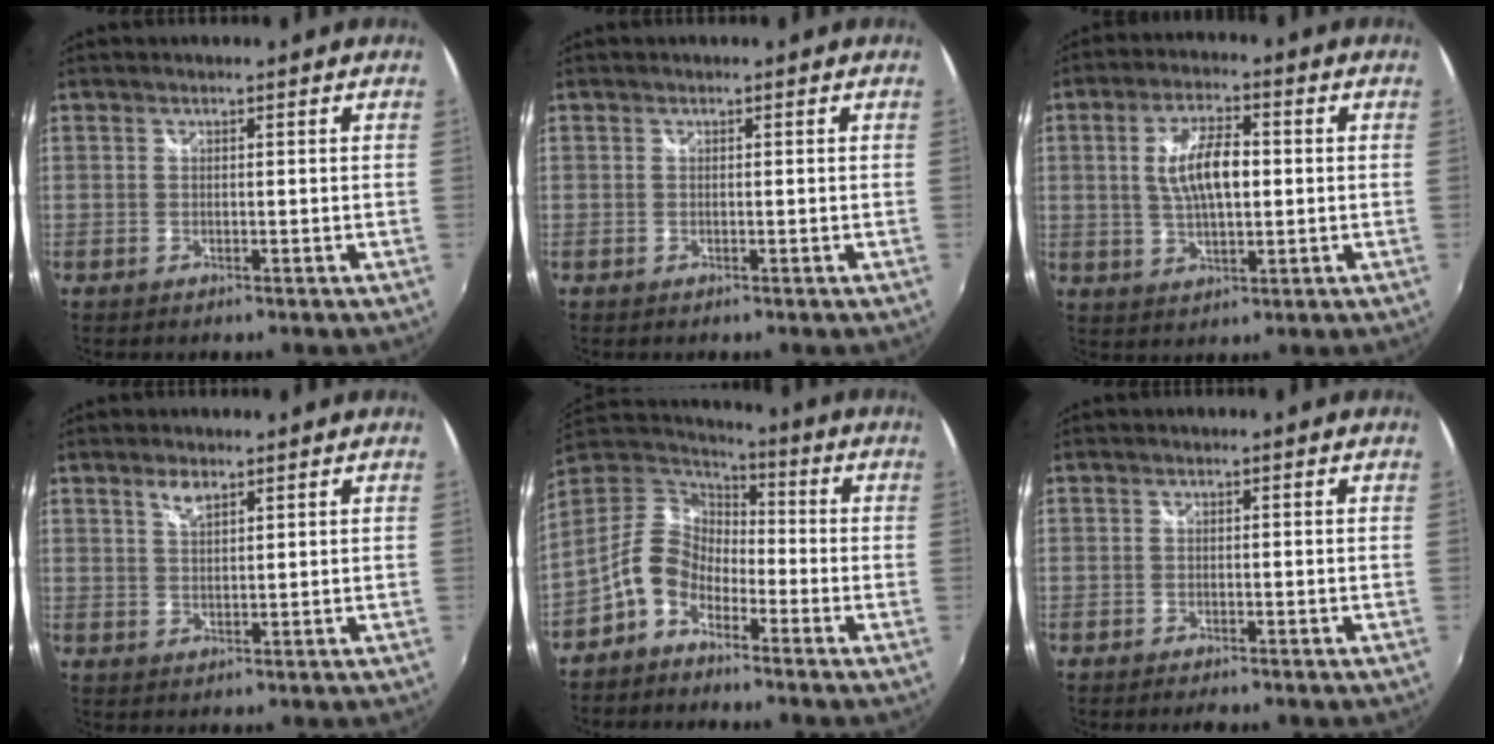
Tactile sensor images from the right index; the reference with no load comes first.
{"total": 0.0}
{"total": 8.9, "force": [0.8, 3.5, 8.1], "torque": [-0.153, 0.007, 0.017]}
{"total": 2.7, "force": [1.8, 1.0, 1.7], "torque": [-0.029, 0.002, 0.032]}
{"total": 9.9, "force": [-5.3, 6.4, 5.3], "torque": [-0.111, 0.026, -0.113]}
{"total": 1.9, "force": [-1.6, 0.6, 0.8], "torque": [-0.023, -0.010, -0.029]}